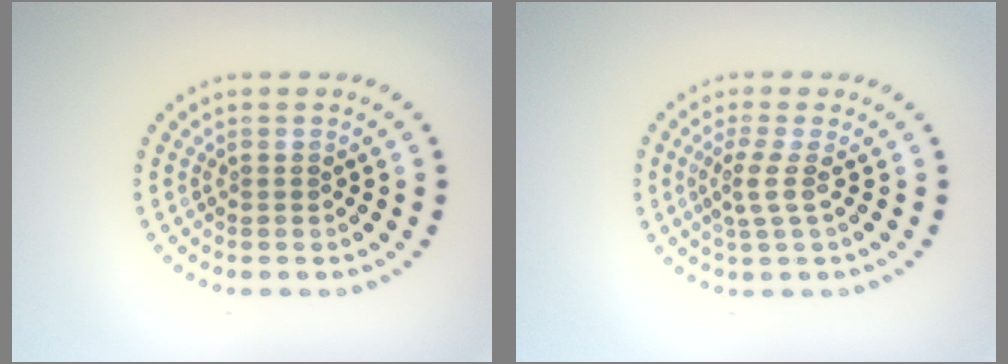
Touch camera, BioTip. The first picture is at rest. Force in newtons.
{"total": 2.1, "press": 1.5, "slide": 1.4}